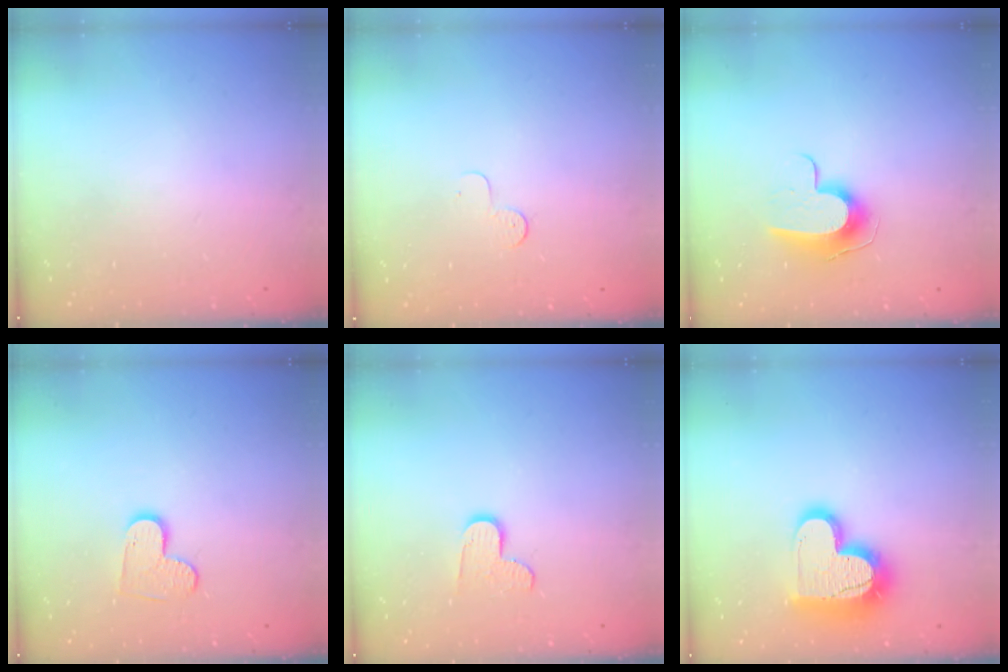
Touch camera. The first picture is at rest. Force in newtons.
{"total": 3.6, "press": 3.5, "slide": 0.3}
{"total": 9.9, "press": 9.9, "slide": 0.3}
{"total": 7.5, "press": 7.5, "slide": 0.5}
{"total": 7.0, "press": 7.0, "slide": 0.3}
{"total": 17.7, "press": 17.7, "slide": 1.5}